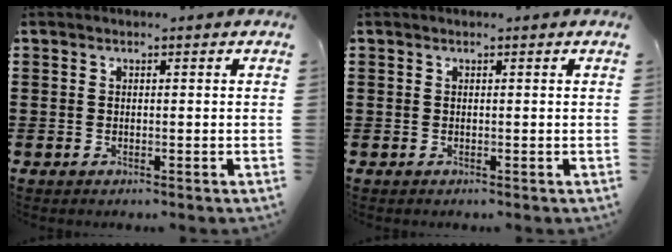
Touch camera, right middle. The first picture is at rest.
{"total": 0.0}